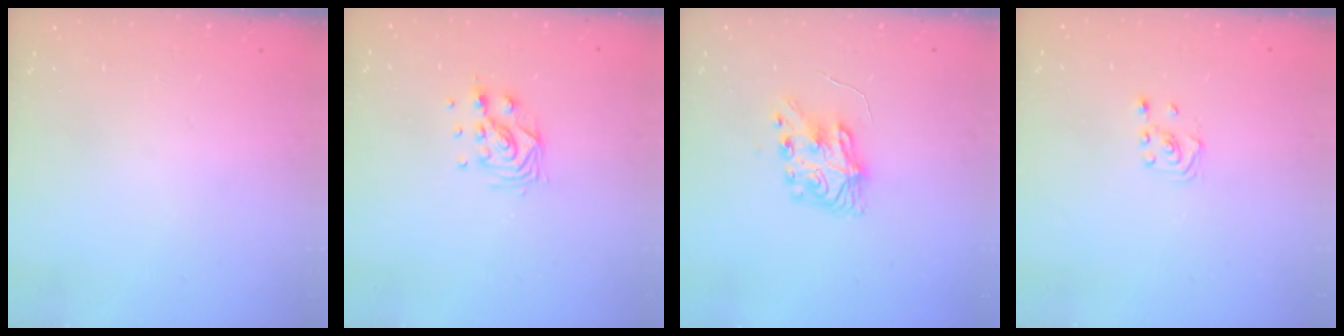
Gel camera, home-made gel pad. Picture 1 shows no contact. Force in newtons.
{"total": 9.3, "press": 9.3, "slide": 0.9}
{"total": 8.3, "press": 8.3, "slide": 0.4}
{"total": 1.9, "press": 1.8, "slide": 0.6}